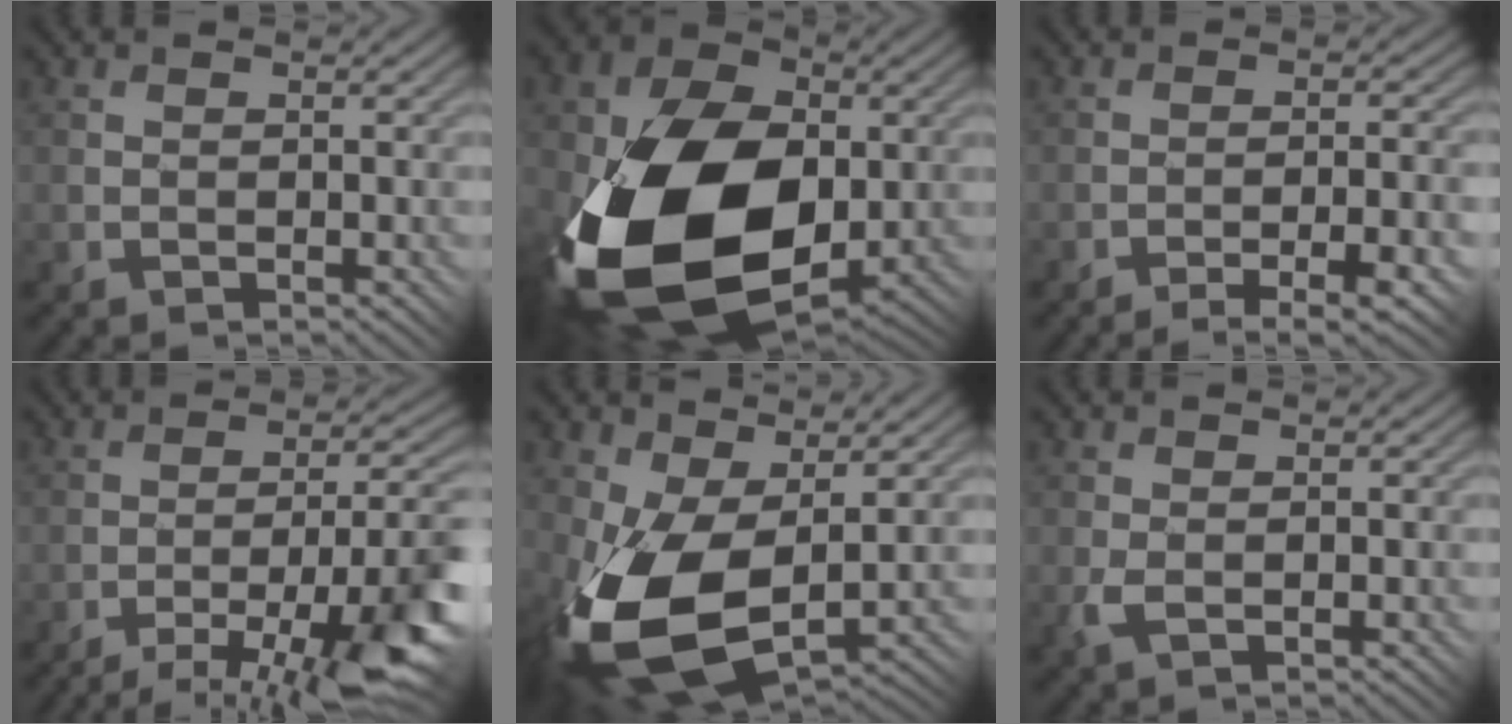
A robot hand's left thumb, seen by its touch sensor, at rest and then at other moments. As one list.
[{"total": 20.0, "force": [-3.5, 13.4, 14.4], "torque": [-0.311, -0.070, -0.031]}, {"total": 6.6, "force": [-4.4, 0.8, 4.9], "torque": [-0.078, 0.016, -0.059]}, {"total": 11.1, "force": [-6.6, 1.7, 8.7], "torque": [-0.131, 0.007, -0.105]}, {"total": 12.6, "force": [-1.3, 6.9, 10.5], "torque": [-0.251, -0.032, -0.015]}, {"total": 2.0, "force": [-0.4, 1.2, 1.5], "torque": [-0.036, -0.006, -0.011]}]